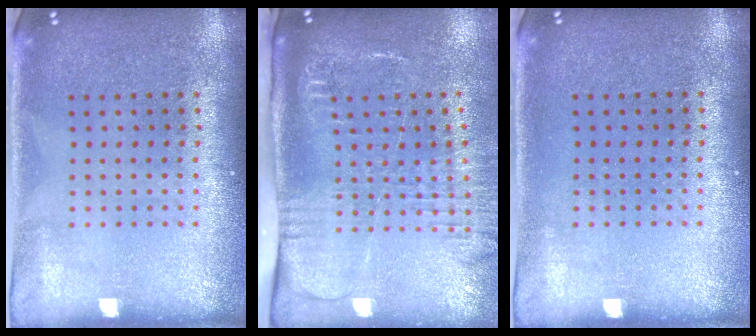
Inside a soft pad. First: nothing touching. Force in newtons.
{"total": 2.7, "press": 2.1, "slide": 1.7}
{"total": 0.0}